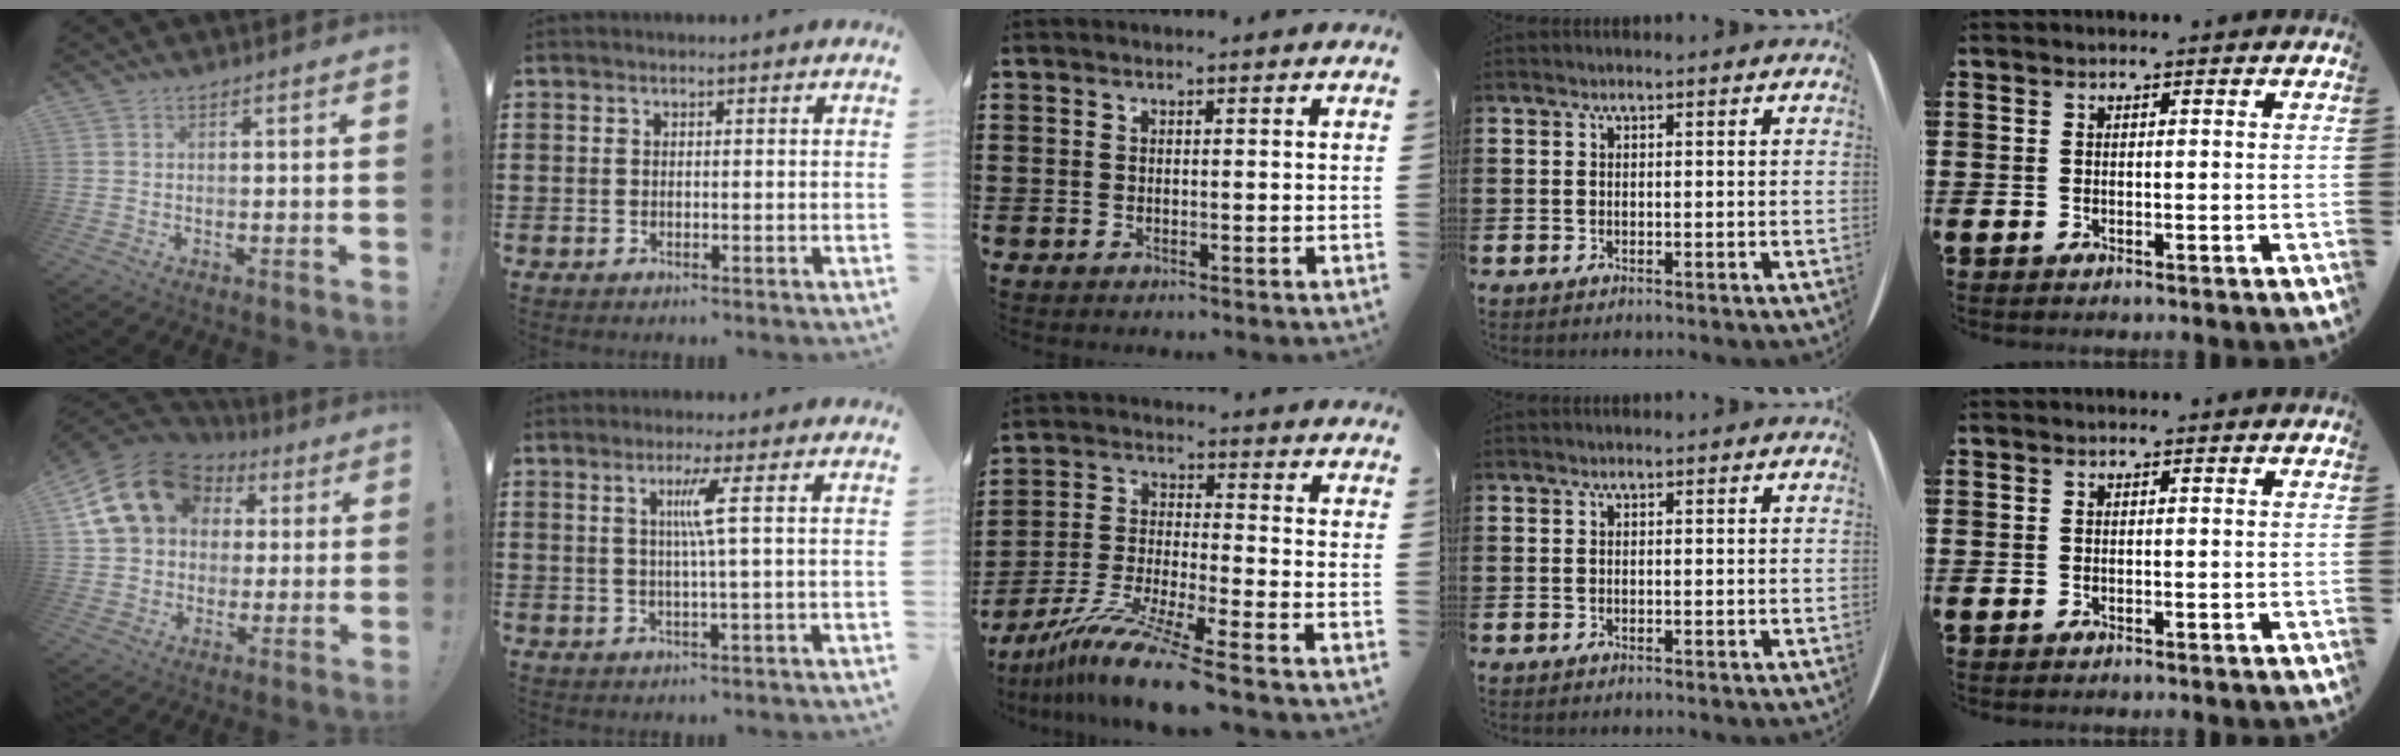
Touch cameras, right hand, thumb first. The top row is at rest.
{"thumb": {"total": 18.4, "force": [6.4, 14.2, 9.7], "torque": [-0.166, -0.014, 0.131]}, "index": {"total": 4.4, "force": [0.8, -0.8, 4.2], "torque": [-0.082, -0.005, 0.008]}, "middle": {"total": 10.3, "force": [-8.6, -0.3, 5.7], "torque": [-0.114, -0.006, -0.170]}}